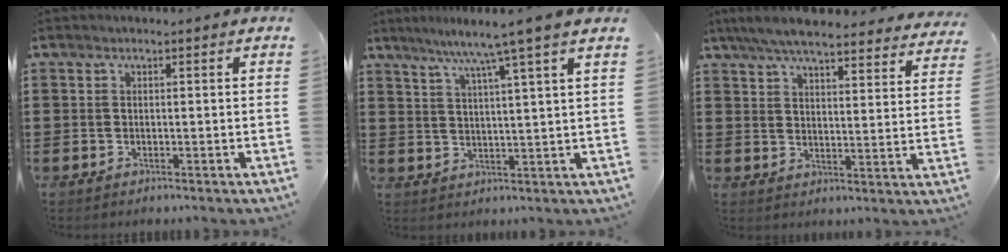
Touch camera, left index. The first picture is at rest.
{"total": 6.4, "force": [4.7, -1.4, 4.1], "torque": [-0.096, -0.020, 0.075]}
{"total": 6.6, "force": [6.2, 0.7, 2.2], "torque": [-0.067, -0.025, 0.112]}